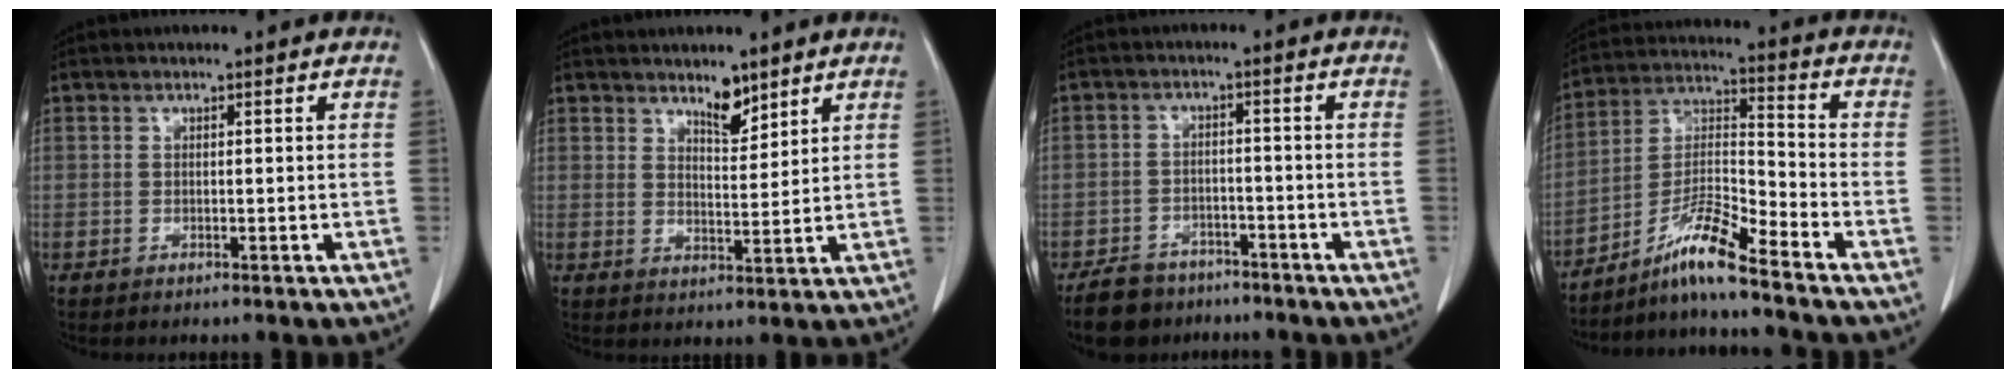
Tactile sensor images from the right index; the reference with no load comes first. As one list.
[{"total": 4.0, "force": [3.2, 1.3, 2.0], "torque": [-0.033, -0.008, 0.055]}, {"total": 7.0, "force": [-5.6, 4.0, 1.5], "torque": [-0.032, 0.001, -0.093]}, {"total": 9.2, "force": [-7.3, -0.8, 5.6], "torque": [-0.116, -0.001, -0.135]}]